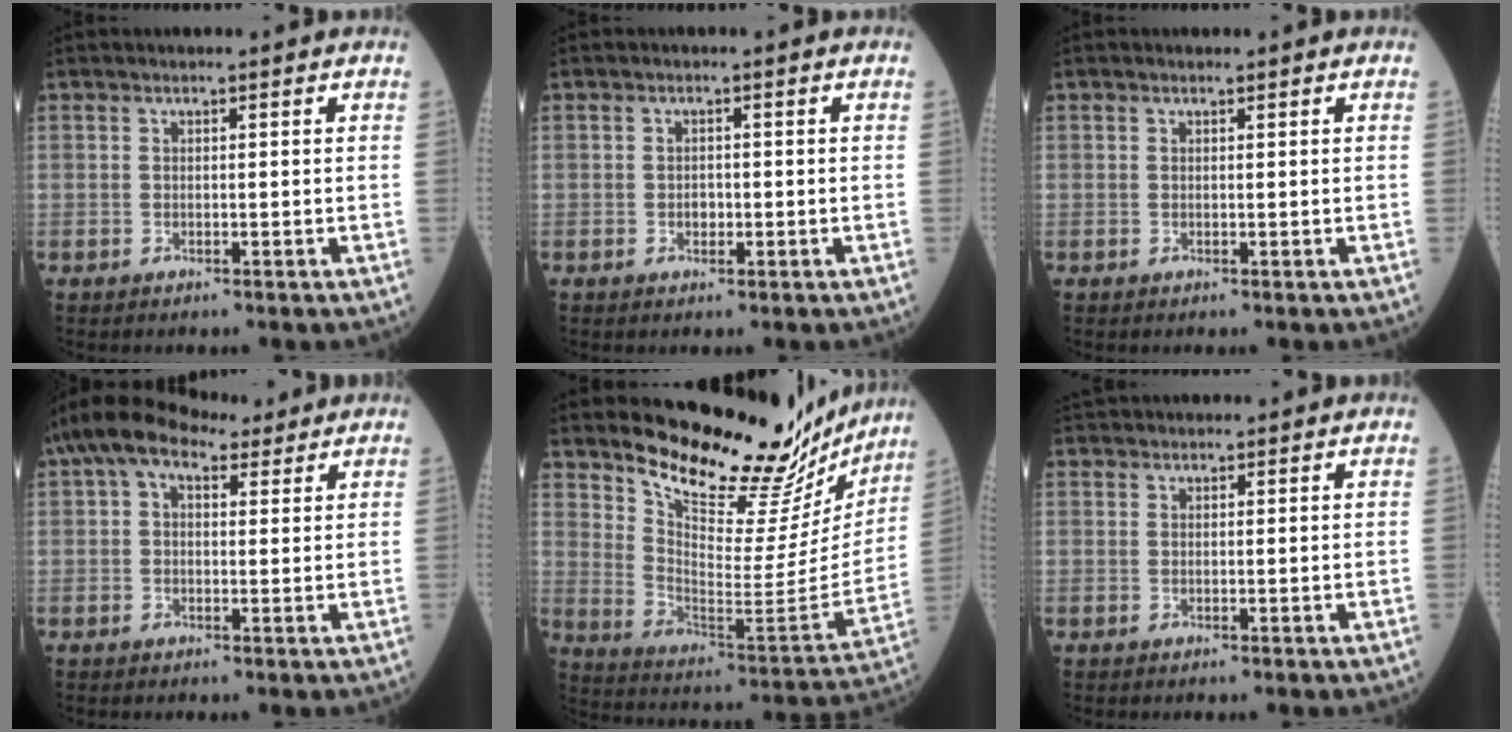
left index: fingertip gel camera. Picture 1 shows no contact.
{"total": 1.3, "force": [-0.4, 1.0, 0.8], "torque": [-0.013, 0.003, -0.005]}
{"total": 0.0}
{"total": 8.6, "force": [5.7, 4.1, 5.0], "torque": [-0.098, 0.047, 0.100]}
{"total": 22.8, "force": [20.2, 6.0, 8.7], "torque": [-0.126, -0.065, 0.281]}
{"total": 3.3, "force": [3.1, 0.8, 0.8], "torque": [-0.008, 0.037, 0.052]}